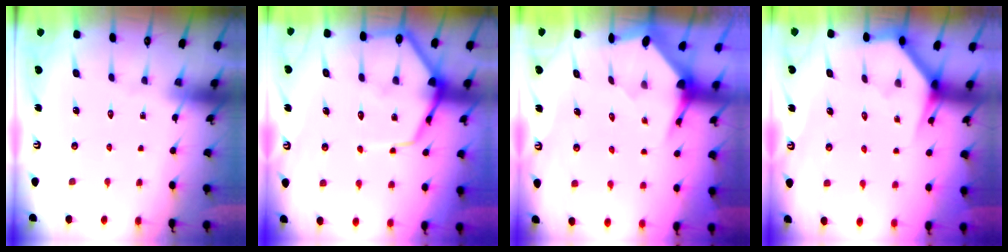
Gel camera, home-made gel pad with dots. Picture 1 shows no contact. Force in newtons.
{"total": 11.1, "press": 11.1, "slide": 1.1}
{"total": 3.4, "press": 3.3, "slide": 0.4}
{"total": 3.7, "press": 3.7, "slide": 0.2}